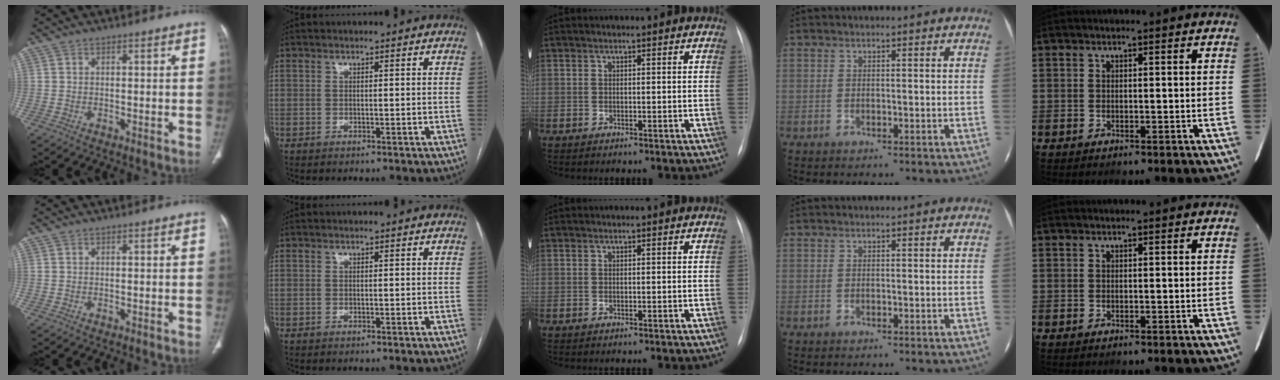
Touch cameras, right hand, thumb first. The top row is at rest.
{}